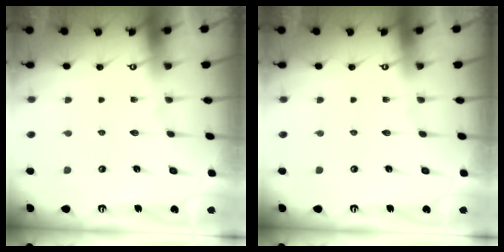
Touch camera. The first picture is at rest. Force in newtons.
{"total": 0.0}